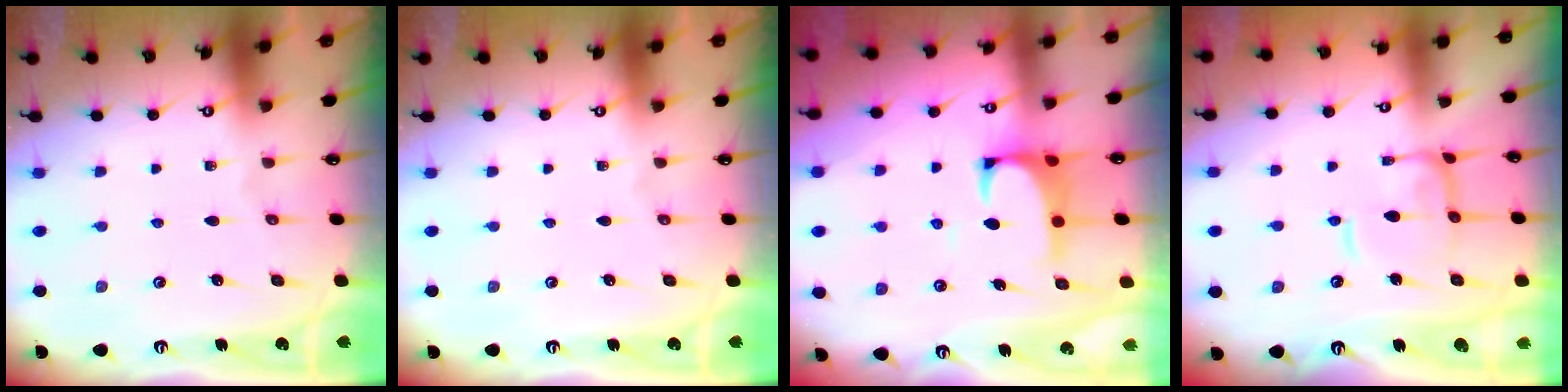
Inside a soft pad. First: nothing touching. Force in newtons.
{"total": 0.0}
{"total": 1.8, "press": 1.6, "slide": 0.7}
{"total": 4.6, "press": 4.5, "slide": 0.9}